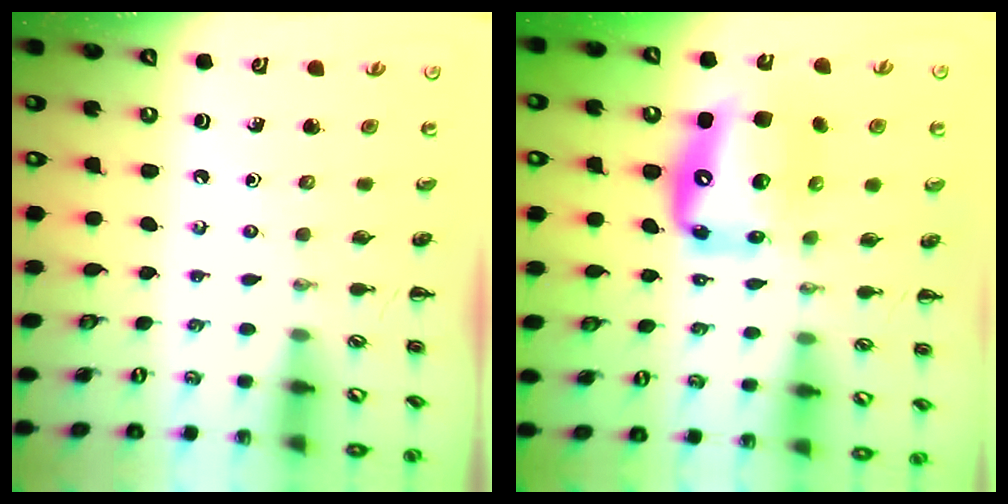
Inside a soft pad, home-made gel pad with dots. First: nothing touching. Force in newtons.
{"total": 14.5, "press": 13.9, "slide": 4.0}